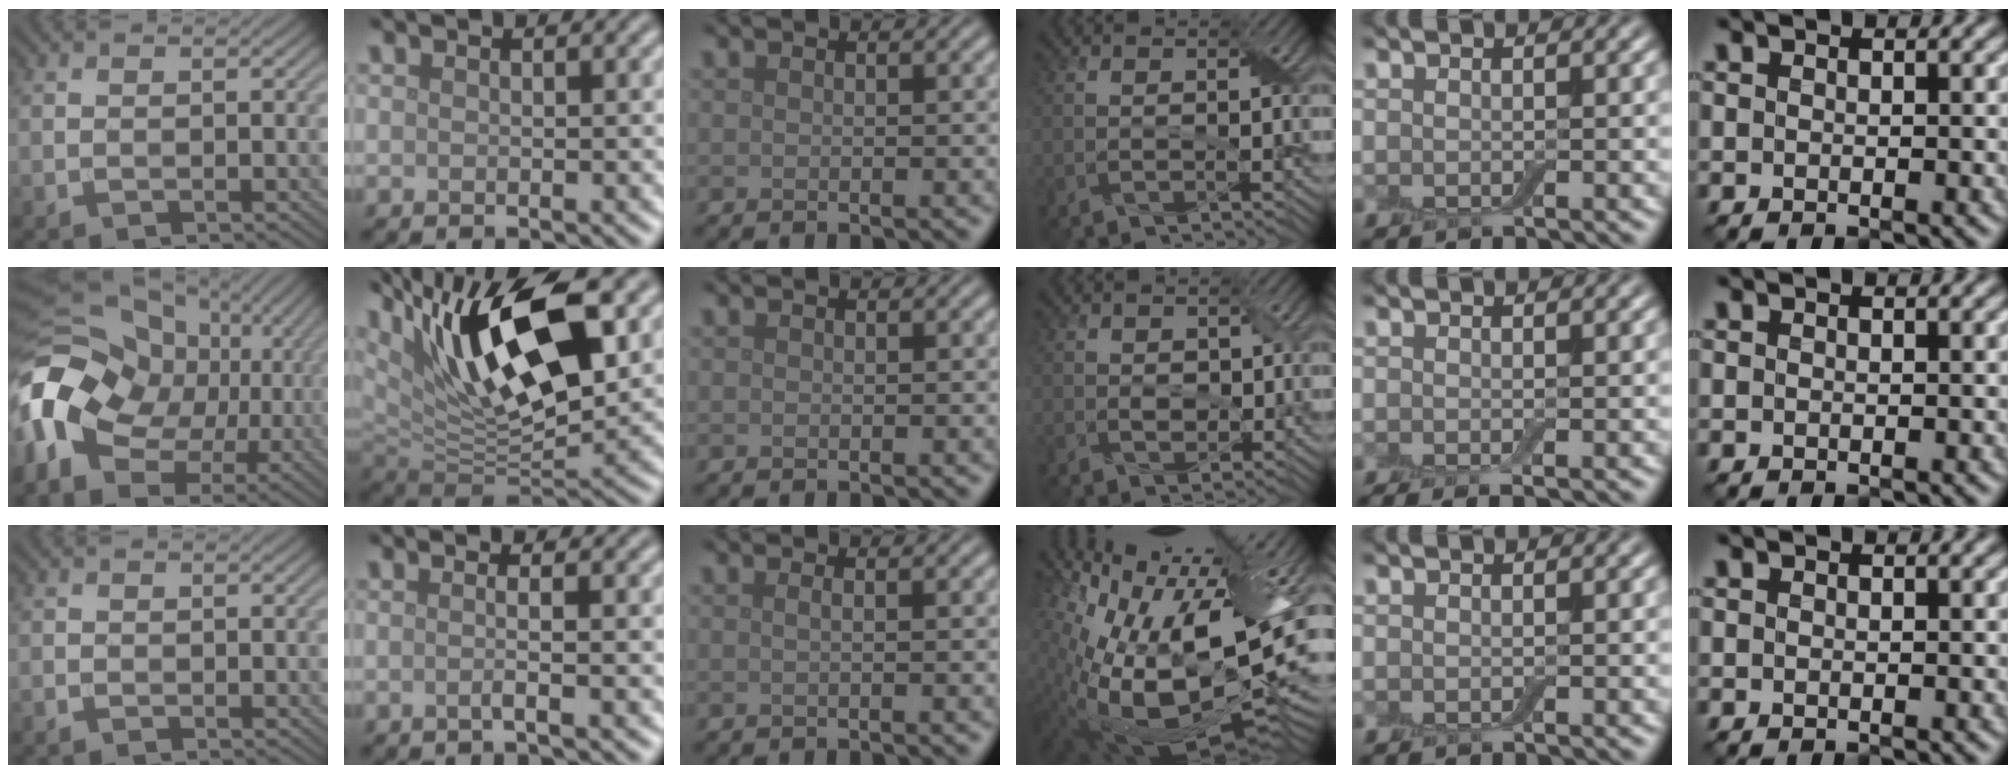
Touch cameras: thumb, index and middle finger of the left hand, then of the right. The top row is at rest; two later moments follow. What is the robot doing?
{"motion": "peel", "object": "aluminum foil"}